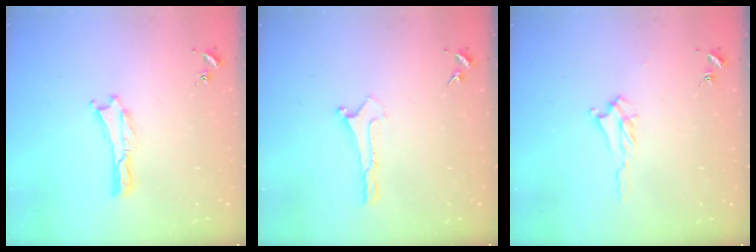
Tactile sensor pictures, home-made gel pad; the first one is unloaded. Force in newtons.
{"total": 0.0}
{"total": 2.4, "press": 2.4, "slide": 0.5}